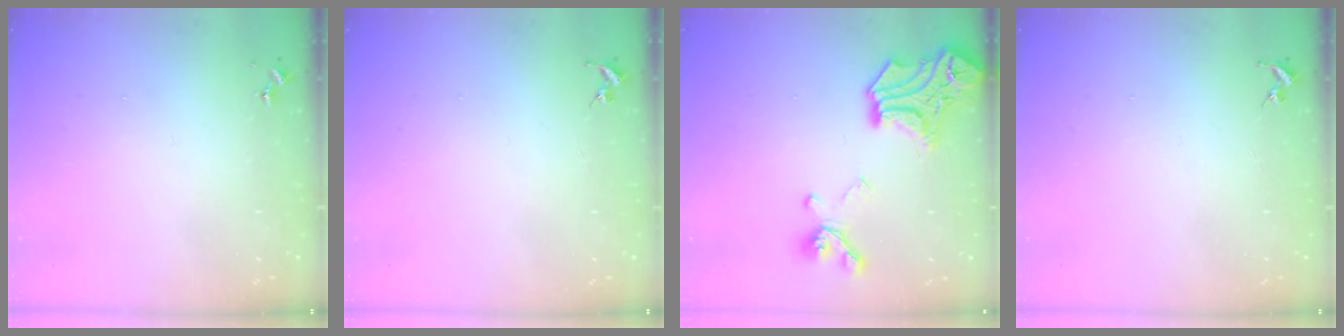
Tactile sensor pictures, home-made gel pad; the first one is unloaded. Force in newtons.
{"total": 0.0}
{"total": 19.9, "press": 19.9, "slide": 0.9}
{"total": 0.0}